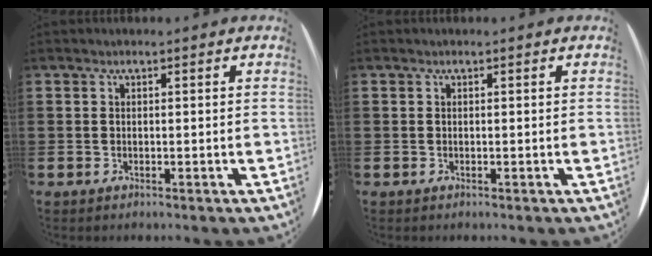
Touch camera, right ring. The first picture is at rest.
{"total": 0.0}